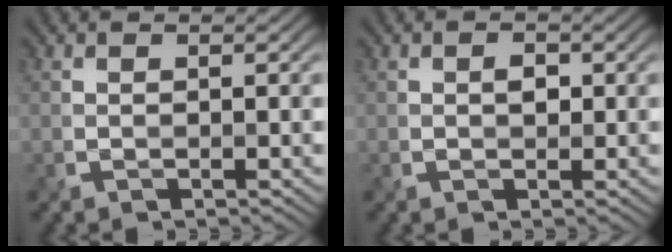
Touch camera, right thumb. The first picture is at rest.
{"total": 1.3, "force": [0.1, 0.9, 0.9], "torque": [-0.017, -0.004, 0.001]}